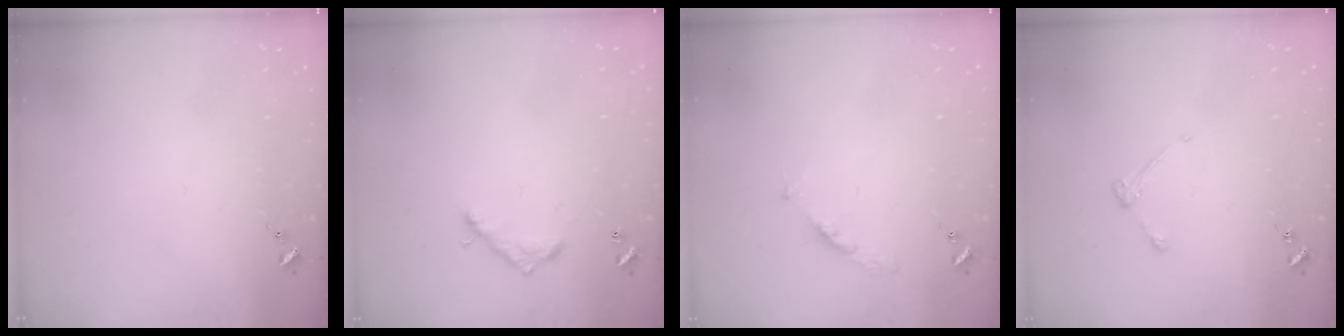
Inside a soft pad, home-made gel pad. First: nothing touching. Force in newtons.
{"total": 7.3, "press": 7.3, "slide": 0.6}
{"total": 3.9, "press": 3.9, "slide": 0.5}
{"total": 3.0, "press": 3.0, "slide": 0.4}